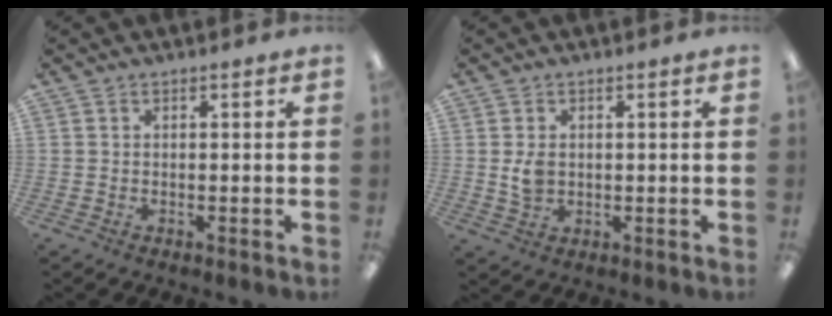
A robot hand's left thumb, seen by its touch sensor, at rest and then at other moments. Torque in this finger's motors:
{"motor_torque": [-0.19, 0.27, 0.37, -0.41, 0.17]}